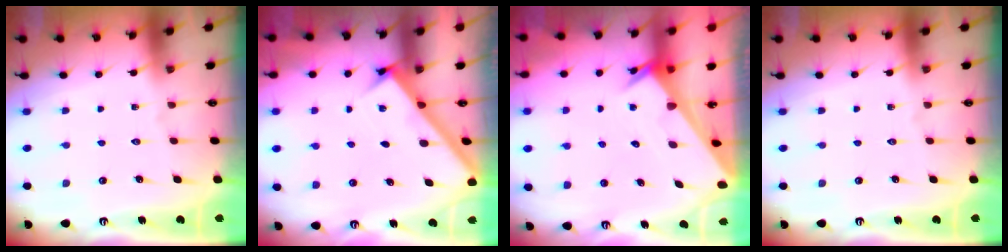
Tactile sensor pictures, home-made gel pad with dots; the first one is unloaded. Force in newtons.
{"total": 2.6, "press": 2.6, "slide": 0.3}
{"total": 3.3, "press": 3.3, "slide": 0.3}
{"total": 0.0}